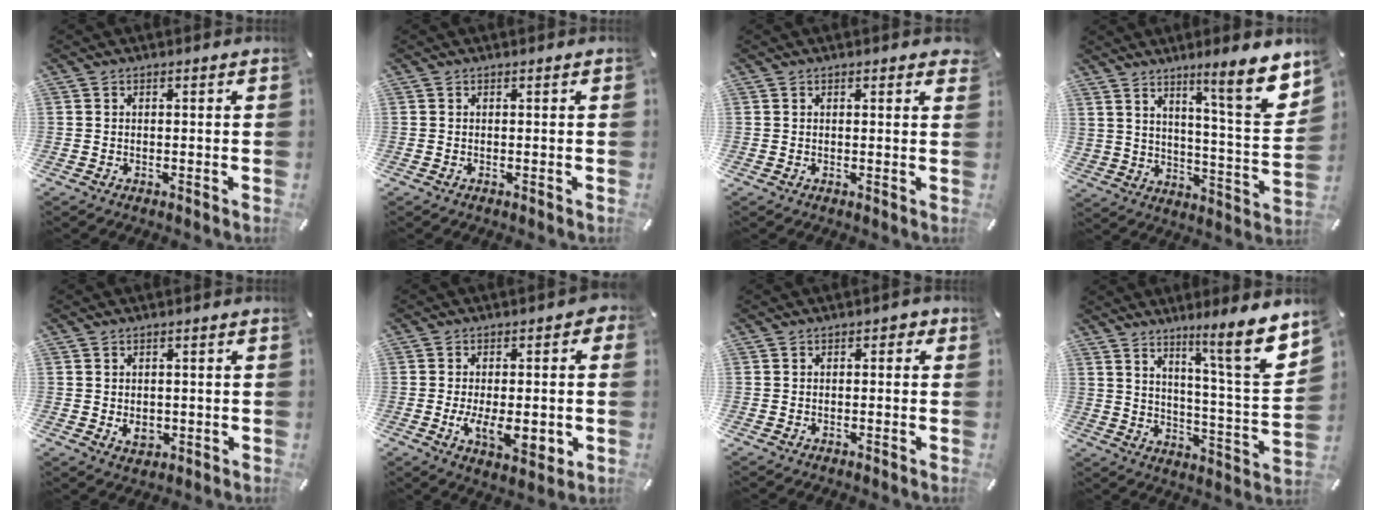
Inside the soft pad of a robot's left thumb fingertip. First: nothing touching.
{"total": 0.0}
{"total": 1.0, "force": [0.6, 0.3, 0.8], "torque": [-0.009, -0.002, 0.008]}
{"total": 13.5, "force": [10.0, 2.5, 8.7], "torque": [-0.123, -0.081, 0.161]}
{"total": 3.3, "force": [-0.4, 2.6, 2.1], "torque": [-0.030, -0.006, -0.011]}
{"total": 12.3, "force": [-2.5, 6.5, 10.1], "torque": [-0.159, -0.009, -0.039]}
{"total": 1.1, "force": [-0.4, 0.9, 0.5], "torque": [-0.009, 0.007, -0.010]}
{"total": 13.9, "force": [10.0, 1.1, 9.6], "torque": [-0.137, -0.088, 0.153]}